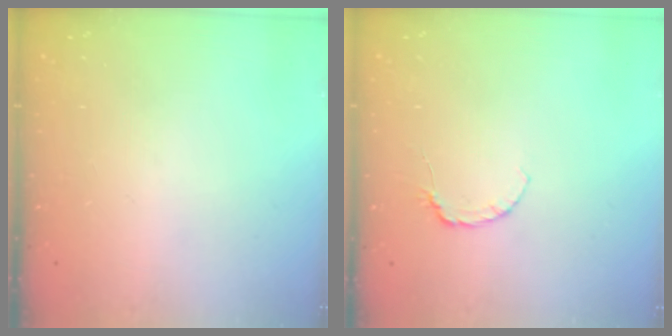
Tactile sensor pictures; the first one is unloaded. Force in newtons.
{"total": 4.0, "press": 4.0, "slide": 0.5}